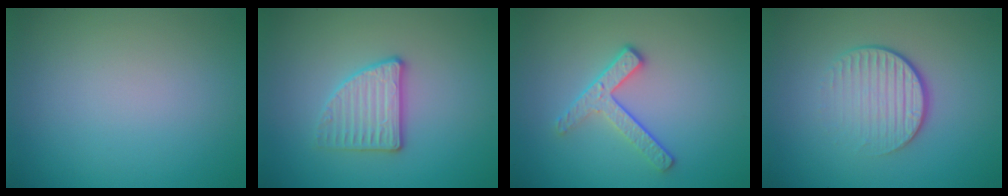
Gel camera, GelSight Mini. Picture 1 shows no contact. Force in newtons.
{"total": 2.9, "press": 2.8, "slide": 0.7}
{"total": 2.9, "press": 2.4, "slide": 1.6}
{"total": 4.2, "press": 2.6, "slide": 3.2}